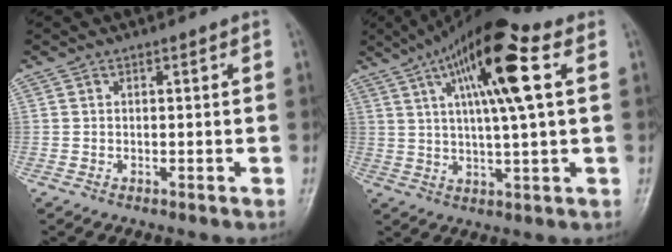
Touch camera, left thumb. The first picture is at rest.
{"total": 15.5, "force": [5.2, 3.2, 14.3], "torque": [-0.253, 0.009, 0.079]}